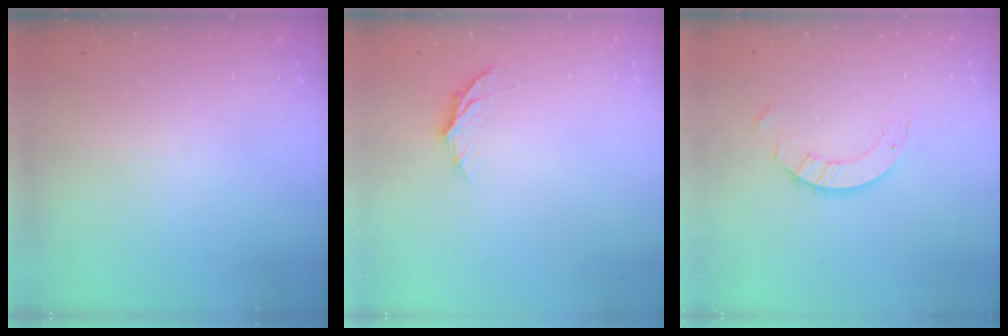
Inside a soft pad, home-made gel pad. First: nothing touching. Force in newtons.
{"total": 5.1, "press": 5.1, "slide": 0.4}
{"total": 6.1, "press": 6.1, "slide": 0.6}